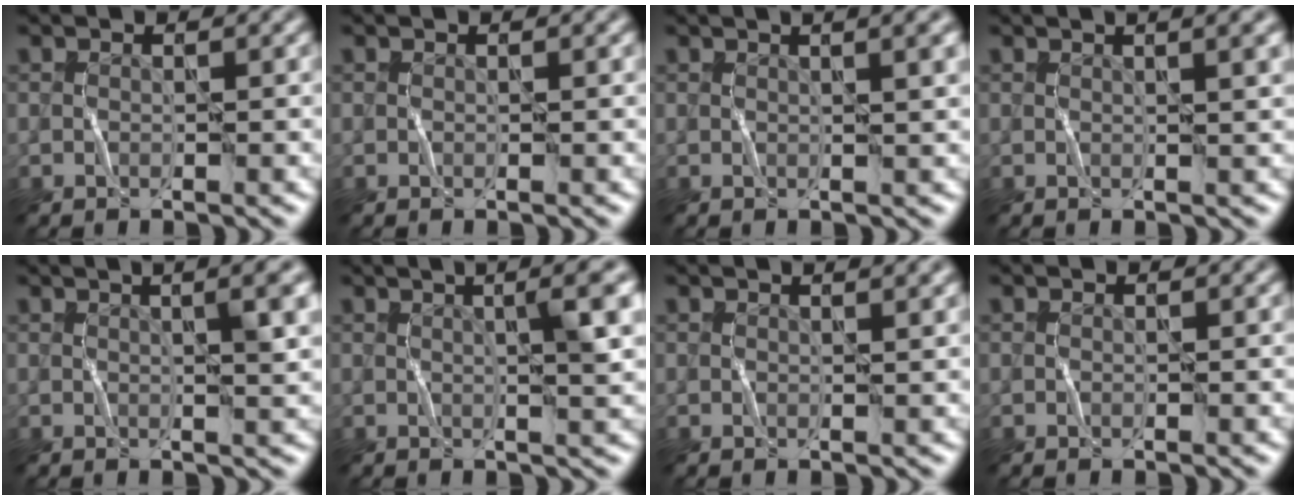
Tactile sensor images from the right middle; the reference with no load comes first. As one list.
[{"total": 0.0}, {"total": 3.9, "force": [0.8, 1.3, 3.6], "torque": [-0.026, 0.018, 0.004]}, {"total": 3.5, "force": [0.8, 1.2, 3.2], "torque": [-0.024, 0.016, 0.004]}, {"total": 4.8, "force": [0.9, 1.3, 4.6], "torque": [-0.043, 0.019, 0.015]}, {"total": 4.8, "force": [0.9, 0.8, 4.6], "torque": [-0.061, 0.013, 0.020]}, {"total": 2.0, "force": [0.7, 0.9, 1.7], "torque": [-0.006, 0.014, -0.006]}, {"total": 0.0}]